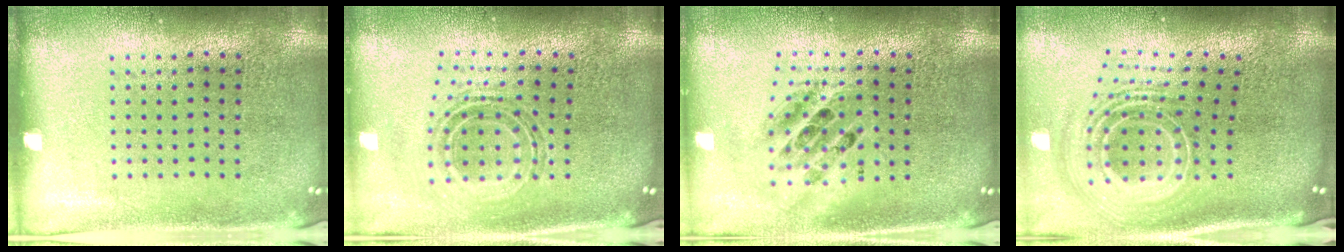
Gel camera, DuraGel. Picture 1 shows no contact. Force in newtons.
{"total": 0.8, "press": 0.8, "slide": 0.3}
{"total": 1.7, "press": 1.4, "slide": 1.0}
{"total": 3.1, "press": 2.0, "slide": 2.3}